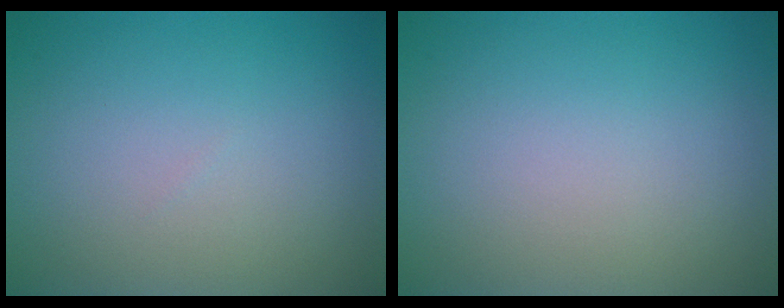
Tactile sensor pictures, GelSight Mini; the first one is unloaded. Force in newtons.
{"total": 0.0}